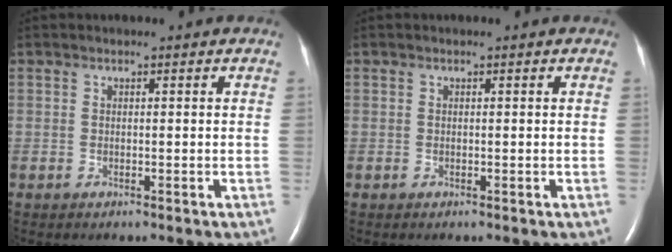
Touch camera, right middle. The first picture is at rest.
{"total": 0.0}